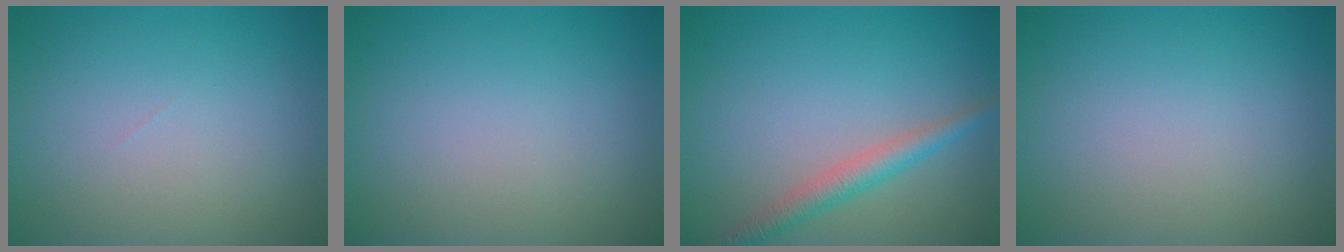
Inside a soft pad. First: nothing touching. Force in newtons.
{"total": 0.0}
{"total": 2.7, "press": 2.7, "slide": 0.1}
{"total": 0.0}